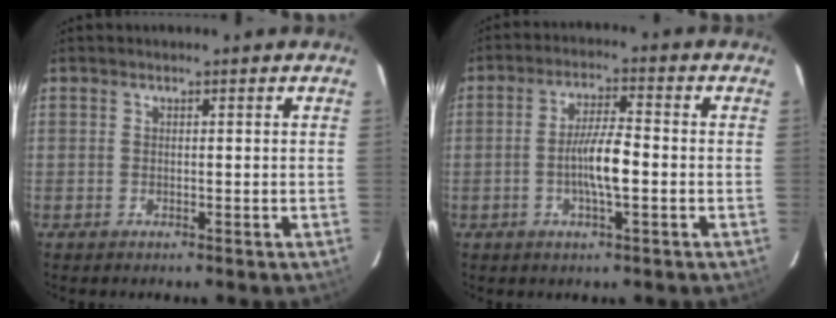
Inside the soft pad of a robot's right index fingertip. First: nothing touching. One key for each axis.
{"total": 7.0, "fx": -1.6, "fy": 1.1, "fz": 6.7, "tx": -0.126, "ty": 0.002, "tz": -0.028}